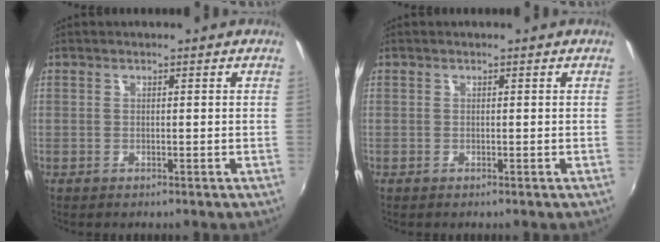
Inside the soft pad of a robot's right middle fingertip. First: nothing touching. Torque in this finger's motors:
{"motor_torque": [0.00, 0.00, 0.00, 0.00]}